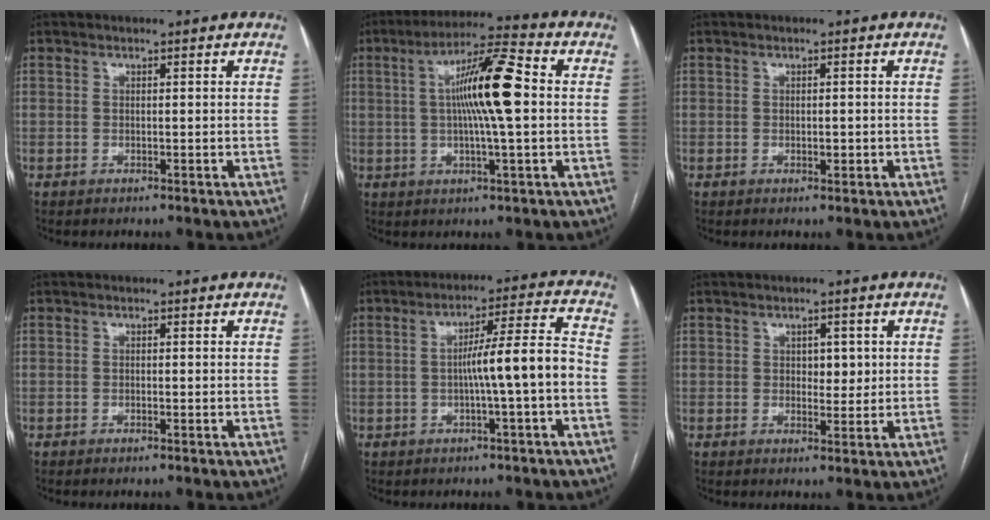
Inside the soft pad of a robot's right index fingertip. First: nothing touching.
{"total": 11.9, "force": [1.0, 0.8, 11.8], "torque": [-0.207, 0.015, 0.012]}
{"total": 1.3, "force": [-0.3, 0.7, 1.1], "torque": [-0.016, 0.000, -0.002]}
{"total": 0.6, "force": [-0.5, 0.0, 0.4], "torque": [-0.010, -0.001, -0.006]}
{"total": 8.4, "force": [-1.8, -0.7, 8.2], "torque": [-0.128, 0.020, -0.025]}
{"total": 2.9, "force": [0.7, 1.8, 2.3], "torque": [-0.025, -0.001, 0.010]}